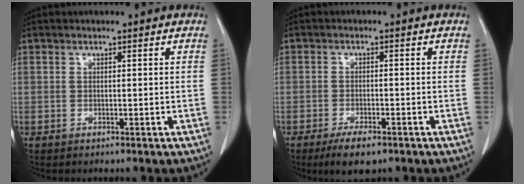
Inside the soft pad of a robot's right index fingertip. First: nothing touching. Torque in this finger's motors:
{"motor_torque": [-0.46, 0.09, -0.09, -0.05]}